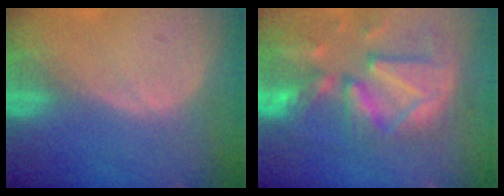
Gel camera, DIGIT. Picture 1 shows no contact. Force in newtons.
{"total": 13.0, "press": 11.3, "slide": 6.4}